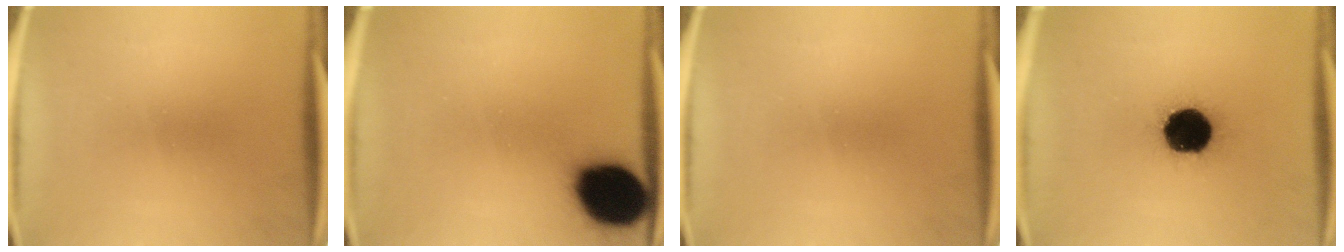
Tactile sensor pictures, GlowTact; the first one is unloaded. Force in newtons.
{"total": 19.2}
{"total": 0.0}
{"total": 19.7}